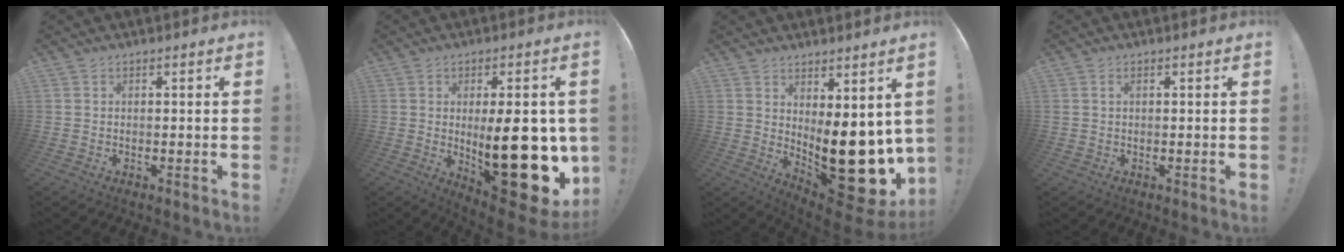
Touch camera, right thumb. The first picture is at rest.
{"total": 24.3, "force": [-1.2, 9.4, 22.4], "torque": [-0.306, -0.025, 0.001]}
{"total": 17.5, "force": [-2.4, 8.1, 15.3], "torque": [-0.189, -0.018, -0.017]}
{"total": 1.0, "force": [0.4, 0.5, 0.8], "torque": [-0.019, 0.004, 0.007]}